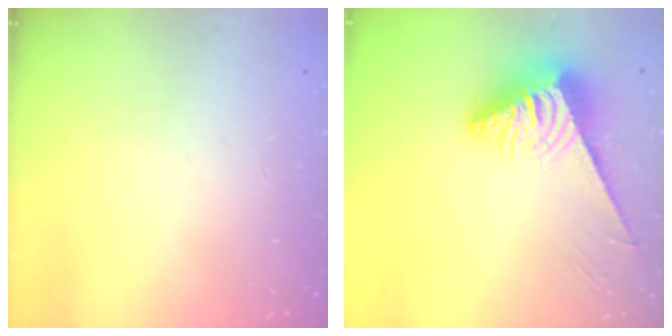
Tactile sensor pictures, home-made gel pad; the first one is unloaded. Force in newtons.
{"total": 7.6, "press": 7.6, "slide": 0.3}